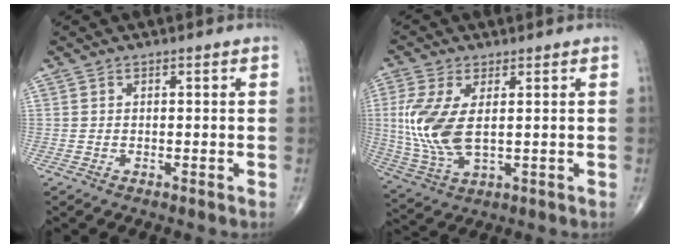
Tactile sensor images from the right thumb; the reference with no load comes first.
{"total": 11.5, "force": [1.3, 5.6, 10.0], "torque": [-0.234, -0.007, 0.036]}